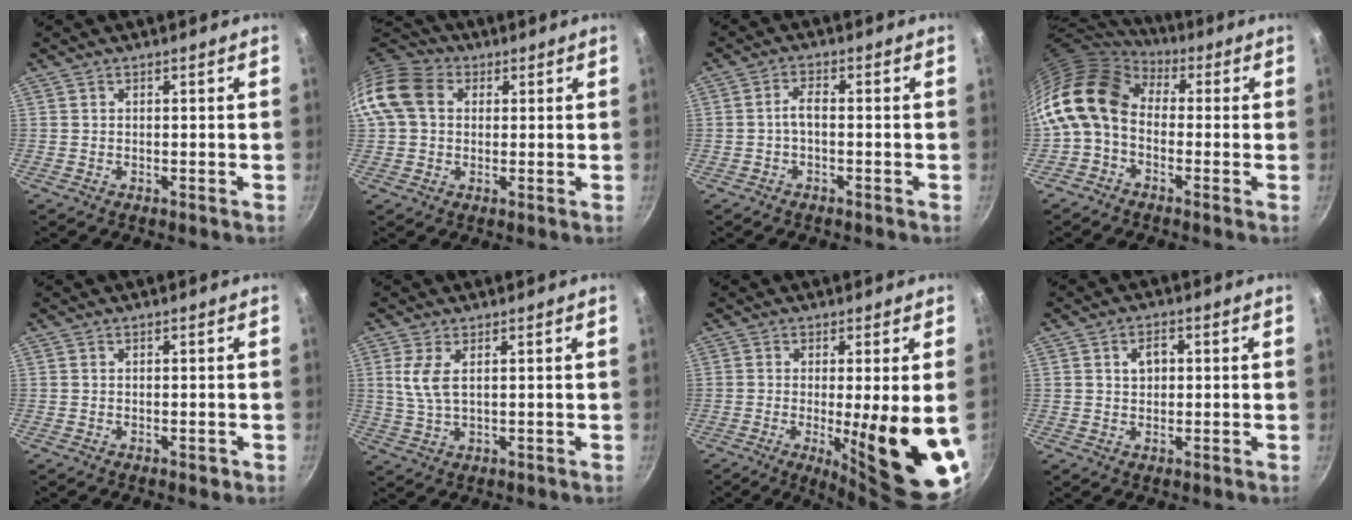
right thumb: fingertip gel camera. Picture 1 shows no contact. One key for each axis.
{"total": 11.5, "fx": 2.1, "fy": 9.0, "fz": 6.8, "tx": -0.115, "ty": 0.021, "tz": 0.022}
{"total": 2.7, "fx": -0.8, "fy": 1.1, "fz": 2.3, "tx": -0.052, "ty": 0.017, "tz": -0.019}
{"total": 13.0, "fx": 0.1, "fy": 9.4, "fz": 8.9, "tx": -0.158, "ty": 0.025, "tz": -0.023}
{"total": 0.9, "fx": -0.5, "fy": 0.4, "fz": 0.7, "tx": -0.009, "ty": 0.001, "tz": -0.006}
{"total": 5.0, "fx": 1.5, "fy": 2.1, "fz": 4.3, "tx": -0.094, "ty": -0.006, "tz": 0.032}
{"total": 15.4, "fx": -2.2, "fy": 2.2, "fz": 15.1, "tx": -0.204, "ty": -0.027, "tz": -0.019}
{"total": 3.6, "fx": 0.7, "fy": 2.6, "fz": 2.4, "tx": -0.020, "ty": 0.008, "tz": 0.010}